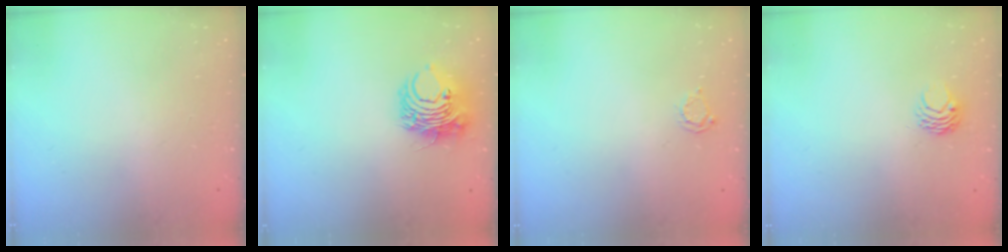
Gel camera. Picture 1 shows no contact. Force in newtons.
{"total": 8.4, "press": 8.3, "slide": 1.3}
{"total": 2.3, "press": 2.3, "slide": 0.3}
{"total": 3.5, "press": 3.4, "slide": 0.4}